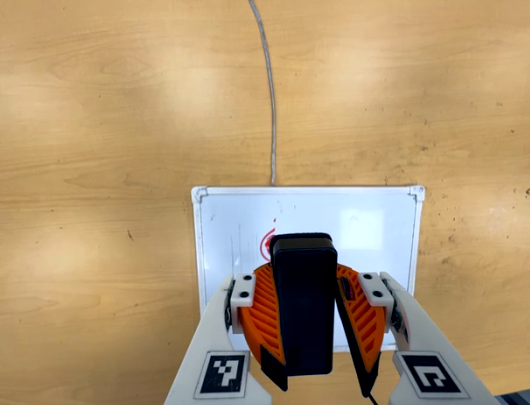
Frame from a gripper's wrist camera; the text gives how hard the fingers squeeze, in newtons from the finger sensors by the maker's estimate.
{"total": 9.7, "left": 9.6, "right": 9.8}